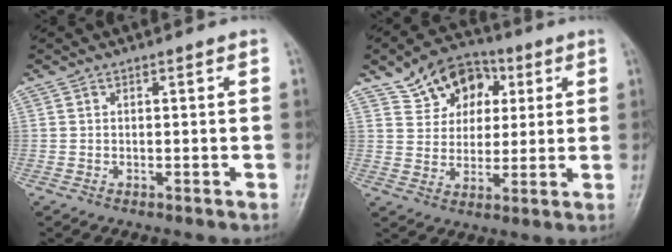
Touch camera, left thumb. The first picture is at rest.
{"total": 11.8, "force": [5.4, 8.8, 5.8], "torque": [-0.053, -0.007, 0.089]}